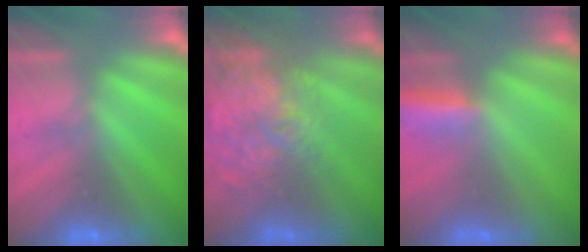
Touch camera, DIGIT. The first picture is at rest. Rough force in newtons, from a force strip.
{"total": 10.5}
{"total": 2.9}